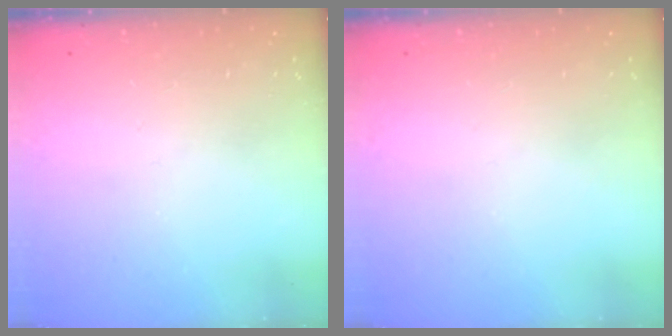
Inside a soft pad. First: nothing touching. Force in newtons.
{"total": 0.0}